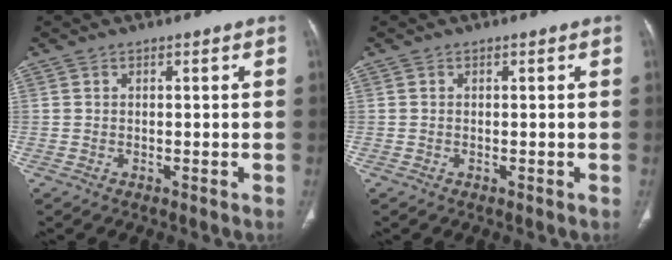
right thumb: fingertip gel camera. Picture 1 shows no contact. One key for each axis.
{"total": 0.0}